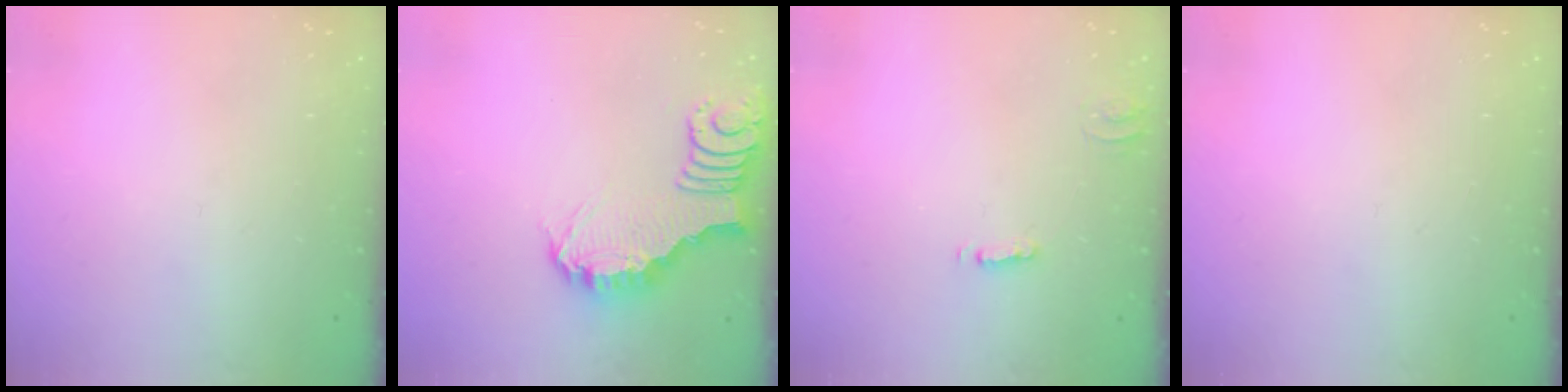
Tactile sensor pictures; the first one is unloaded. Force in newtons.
{"total": 4.1, "press": 4.1, "slide": 0.3}
{"total": 2.5, "press": 2.5, "slide": 0.2}
{"total": 0.0}